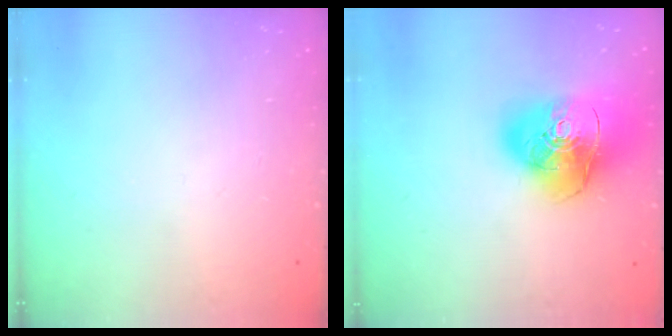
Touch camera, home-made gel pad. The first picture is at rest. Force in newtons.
{"total": 19.4, "press": 19.2, "slide": 2.5}